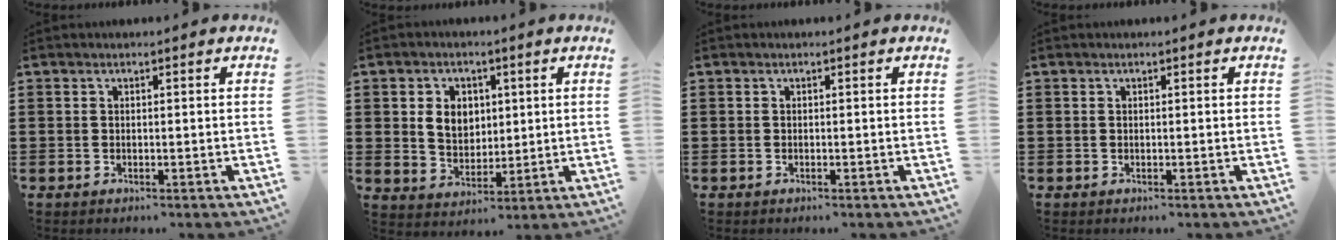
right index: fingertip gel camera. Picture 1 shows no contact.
{"total": 5.6, "force": [1.1, 4.2, 3.5], "torque": [-0.082, 0.007, 0.014]}
{"total": 0.0}
{"total": 0.0}